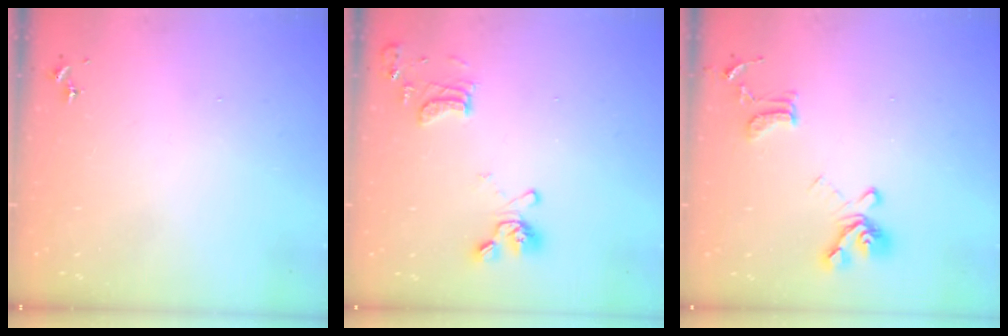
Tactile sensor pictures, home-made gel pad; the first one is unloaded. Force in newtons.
{"total": 13.8, "press": 13.6, "slide": 2.2}
{"total": 15.0, "press": 14.9, "slide": 1.6}